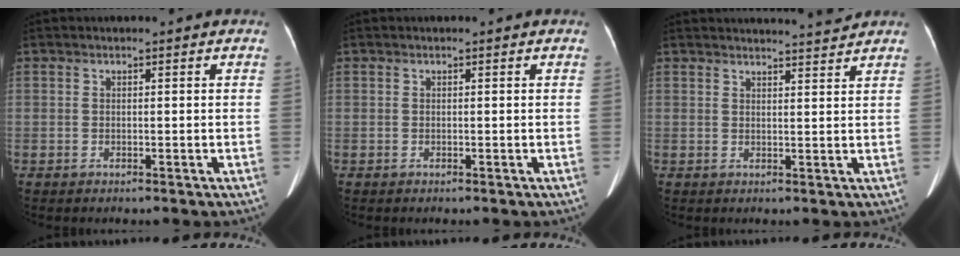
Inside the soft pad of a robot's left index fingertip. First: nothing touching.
{"total": 0.0}
{"total": 5.9, "force": [5.8, -0.7, 0.8], "torque": [-0.011, 0.002, 0.070]}